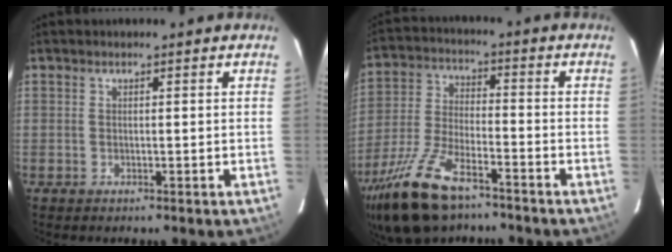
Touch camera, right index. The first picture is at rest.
{"total": 13.4, "force": [-9.2, 4.0, 8.9], "torque": [-0.190, -0.017, -0.171]}